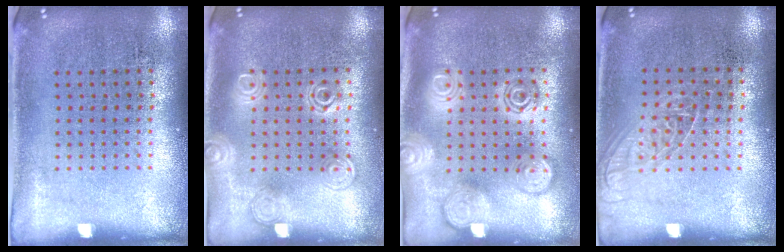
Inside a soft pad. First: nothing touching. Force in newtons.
{"total": 1.0, "press": 1.0, "slide": 0.1}
{"total": 2.9, "press": 2.8, "slide": 0.4}
{"total": 1.2, "press": 1.1, "slide": 0.5}